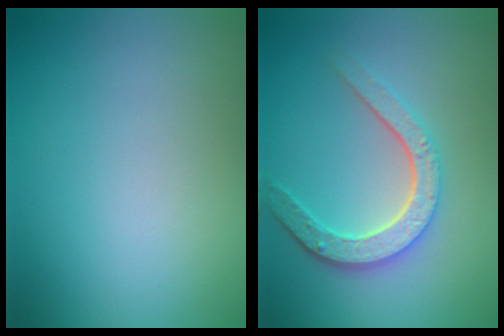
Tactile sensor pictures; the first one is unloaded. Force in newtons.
{"total": 4.5, "press": 3.5, "slide": 2.9}